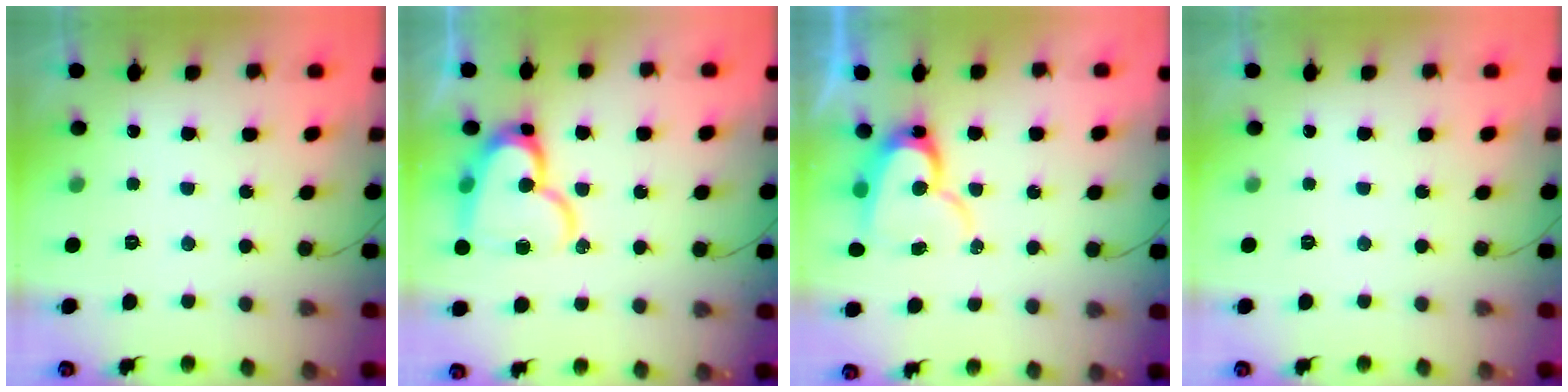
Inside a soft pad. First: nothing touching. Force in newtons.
{"total": 16.3, "press": 16.3, "slide": 1.2}
{"total": 12.2, "press": 12.1, "slide": 1.3}
{"total": 0.0}